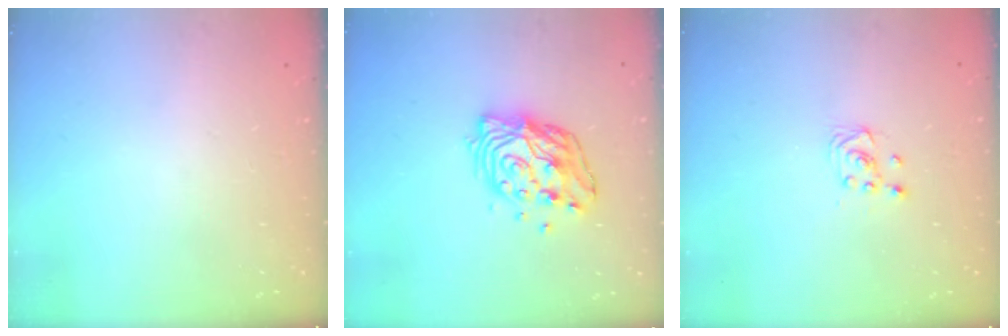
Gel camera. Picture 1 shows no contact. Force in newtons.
{"total": 14.0, "press": 13.9, "slide": 1.7}
{"total": 2.6, "press": 2.4, "slide": 1.0}